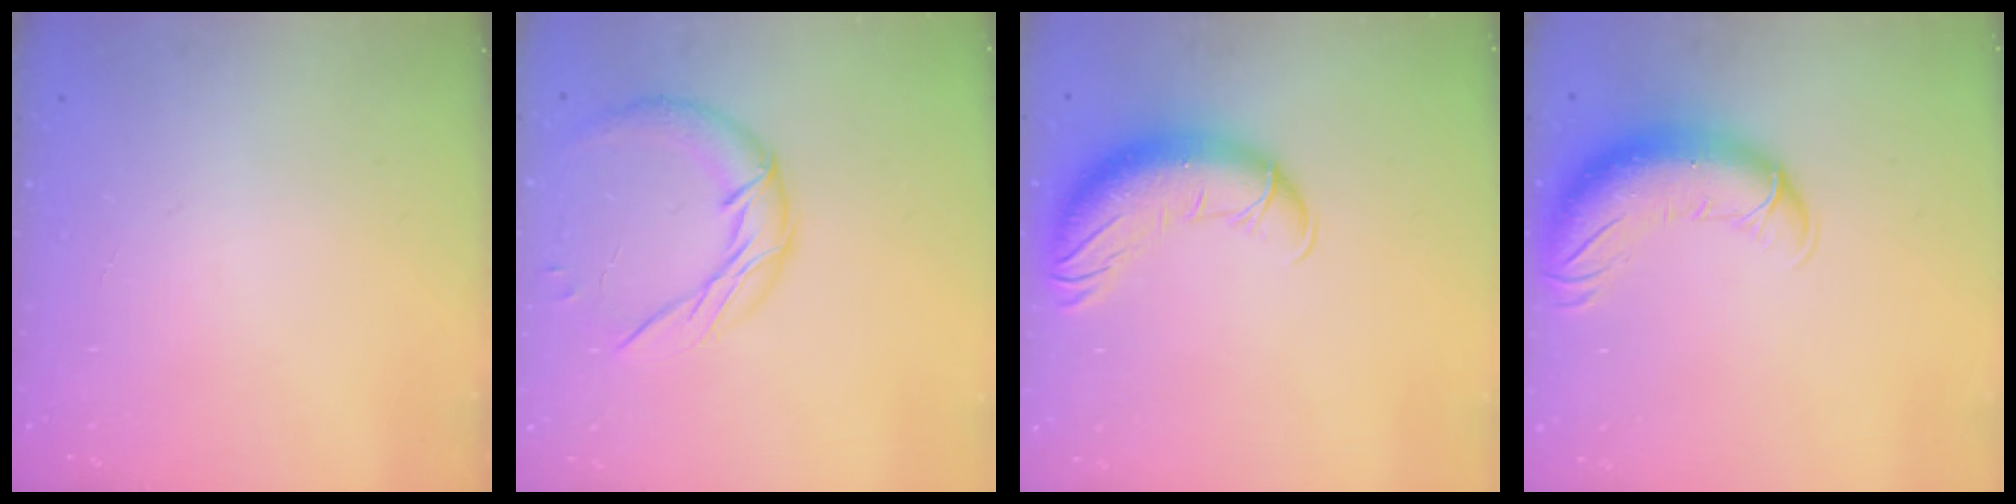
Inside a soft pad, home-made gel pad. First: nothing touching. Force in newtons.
{"total": 11.5, "press": 11.5, "slide": 0.8}
{"total": 14.8, "press": 14.3, "slide": 3.6}
{"total": 13.4, "press": 13.0, "slide": 3.1}